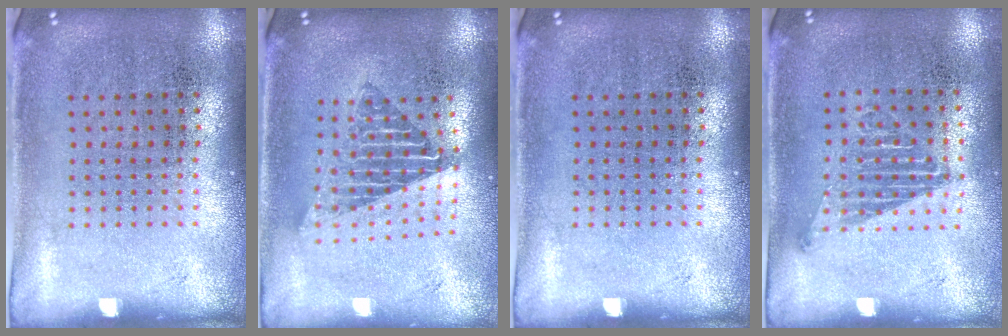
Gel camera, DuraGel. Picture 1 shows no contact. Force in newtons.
{"total": 1.7, "press": 1.4, "slide": 1.0}
{"total": 0.0}
{"total": 1.1, "press": 1.0, "slide": 0.6}